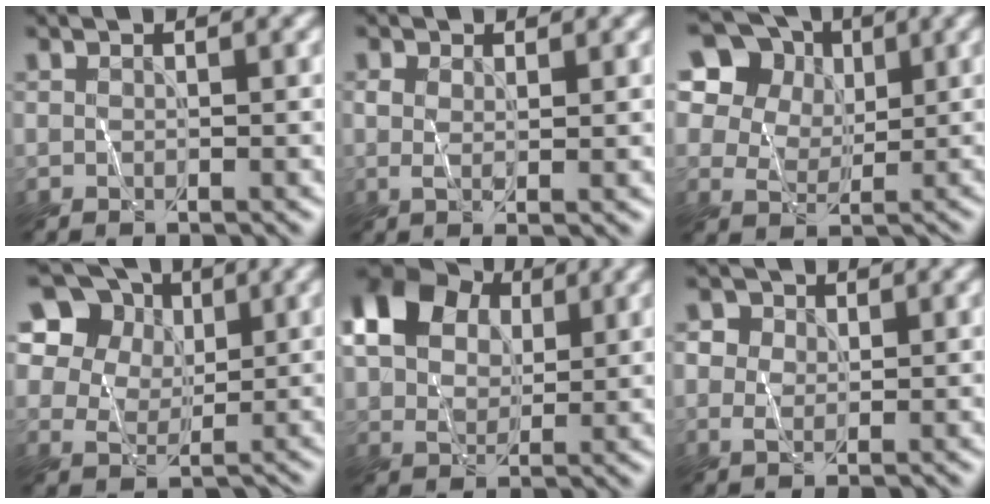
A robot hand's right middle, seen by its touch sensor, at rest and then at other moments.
{"total": 1.6, "force": [0.5, 0.6, 1.4], "torque": [-0.027, 0.000, 0.010]}
{"total": 13.9, "force": [7.1, 10.5, 5.8], "torque": [-0.165, 0.033, 0.135]}
{"total": 13.0, "force": [6.7, 9.8, 5.3], "torque": [-0.146, 0.037, 0.125]}
{"total": 11.3, "force": [4.3, 7.6, 7.1], "torque": [-0.156, 0.033, 0.066]}
{"total": 2.7, "force": [0.4, 2.2, 1.5], "torque": [-0.015, 0.012, -0.006]}